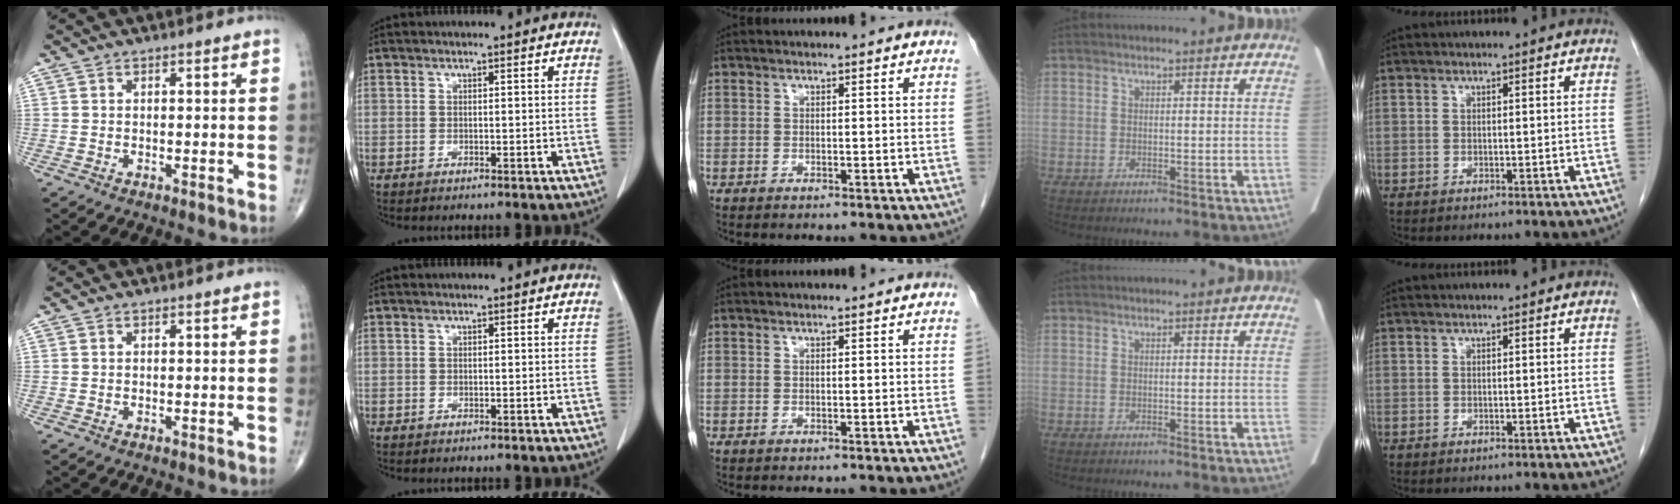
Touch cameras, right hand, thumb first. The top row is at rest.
{}